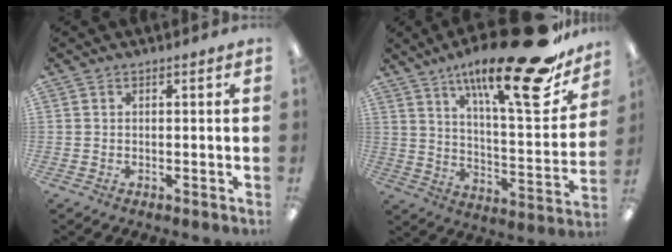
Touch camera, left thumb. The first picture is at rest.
{"total": 24.9, "force": [16.7, 5.7, 17.5], "torque": [-0.261, -0.115, 0.261]}